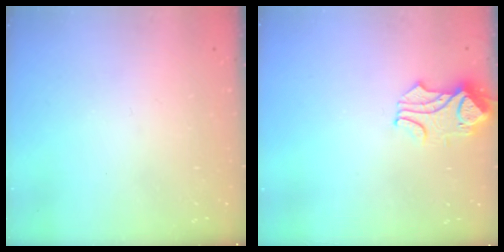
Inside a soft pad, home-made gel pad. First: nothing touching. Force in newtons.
{"total": 1.3, "press": 1.2, "slide": 0.4}